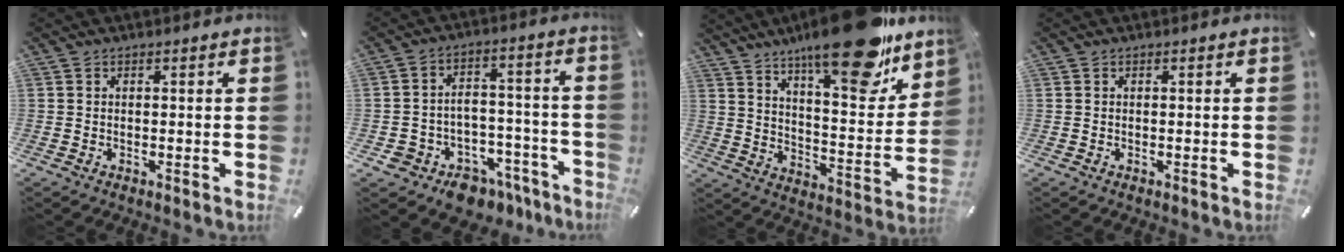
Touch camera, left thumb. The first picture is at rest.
{"total": 8.4, "force": [-6.0, 5.8, 1.2], "torque": [-0.010, 0.040, -0.100]}
{"total": 22.7, "force": [17.4, 6.5, 13.0], "torque": [-0.185, -0.127, 0.285]}
{"total": 0.0}